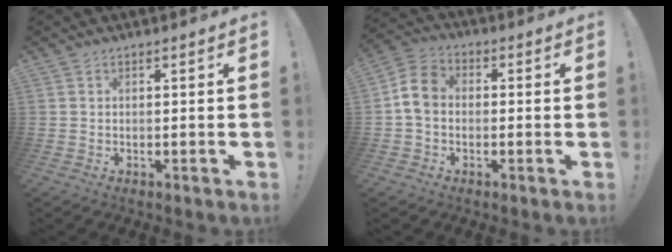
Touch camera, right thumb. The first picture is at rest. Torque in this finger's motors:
{"motor_torque": [0.23, 0.46, 0.03, 0.08, 0.06]}